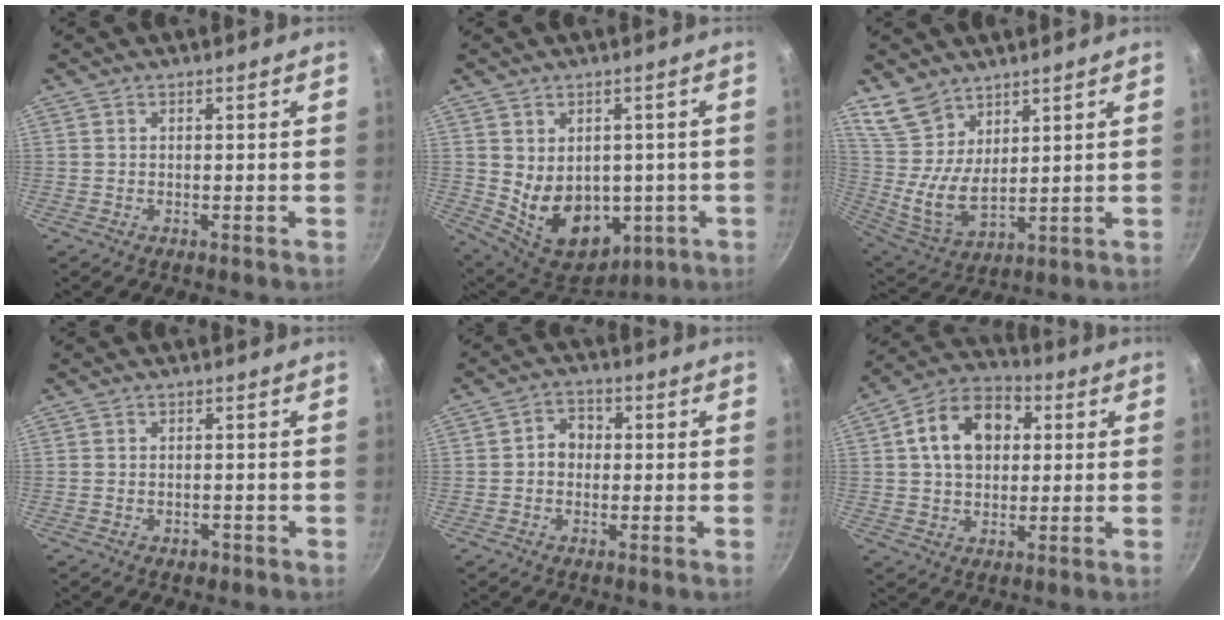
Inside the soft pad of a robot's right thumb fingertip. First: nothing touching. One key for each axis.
{"total": 14.2, "fx": -1.0, "fy": 10.7, "fz": 9.3, "tx": -0.117, "ty": -0.021, "tz": 0.018}
{"total": 10.6, "fx": 7.1, "fy": 5.7, "fz": 5.5, "tx": -0.089, "ty": -0.046, "tz": 0.152}
{"total": 1.7, "fx": -0.9, "fy": 1.1, "fz": 0.9, "tx": -0.015, "ty": 0.005, "tz": -0.009}
{"total": 4.4, "fx": -0.1, "fy": 3.7, "fz": 2.3, "tx": -0.008, "ty": 0.012, "tz": -0.009}
{"total": 13.4, "fx": 2.9, "fy": 9.6, "fz": 8.8, "tx": -0.120, "ty": 0.020, "tz": 0.032}